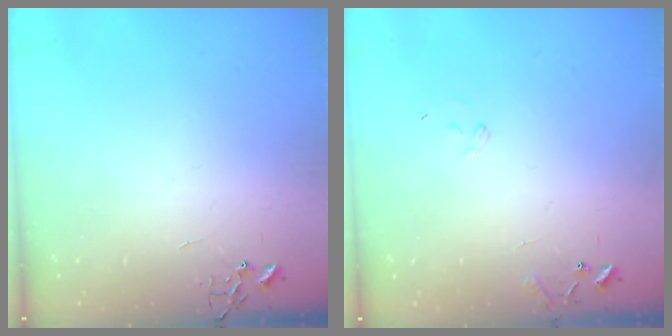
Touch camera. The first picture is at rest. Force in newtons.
{"total": 7.6, "press": 7.6, "slide": 0.7}